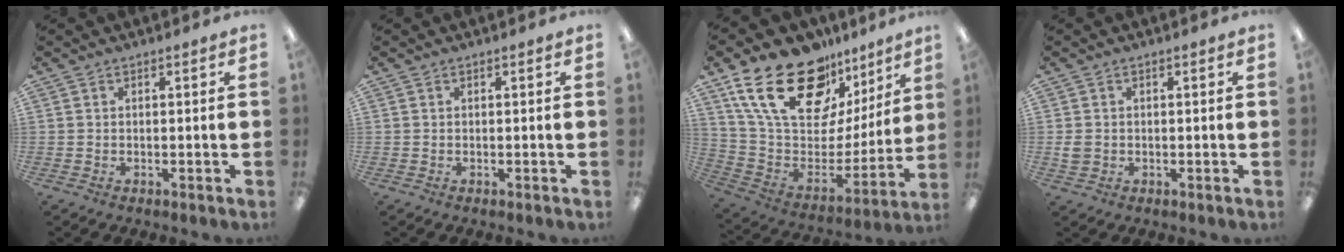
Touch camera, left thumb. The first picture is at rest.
{"total": 0.0}
{"total": 26.1, "force": [16.2, 13.5, 15.5], "torque": [-0.266, -0.089, 0.298]}
{"total": 2.5, "force": [-0.1, 2.1, 1.3], "torque": [-0.024, 0.006, -0.003]}